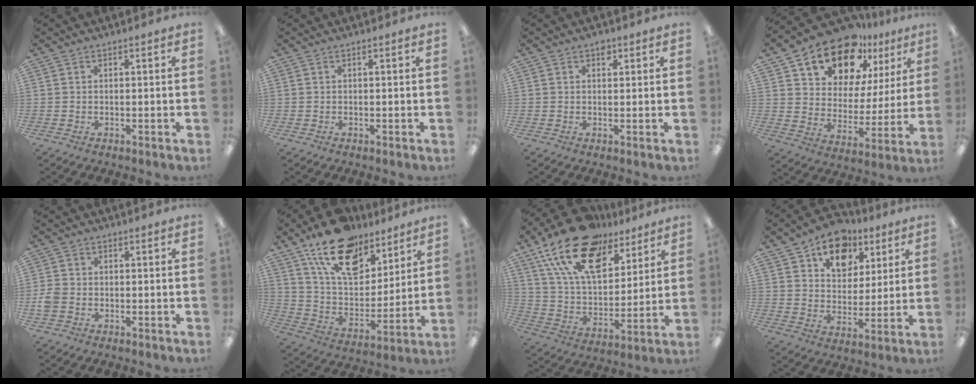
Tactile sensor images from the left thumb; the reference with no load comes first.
{"total": 0.0}
{"total": 1.9, "force": [1.2, 1.2, 1.0], "torque": [-0.004, -0.004, 0.017]}
{"total": 16.8, "force": [13.5, 8.2, 5.6], "torque": [-0.113, -0.098, 0.245]}
{"total": 3.3, "force": [-1.1, 2.5, 1.8], "torque": [-0.033, 0.006, -0.020]}
{"total": 19.2, "force": [13.6, 9.9, 9.4], "torque": [-0.166, -0.075, 0.242]}
{"total": 21.7, "force": [14.0, 11.2, 12.3], "torque": [-0.233, -0.074, 0.251]}
{"total": 12.4, "force": [7.5, 8.7, 4.7], "torque": [-0.063, -0.041, 0.136]}